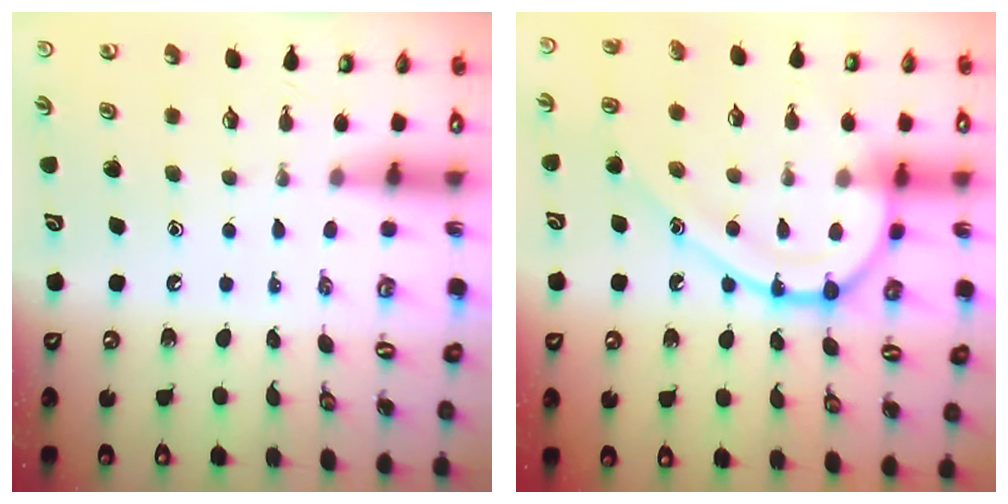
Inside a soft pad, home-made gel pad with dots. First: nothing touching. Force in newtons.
{"total": 16.3, "press": 16.3, "slide": 0.3}